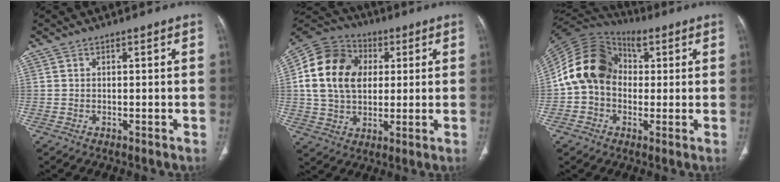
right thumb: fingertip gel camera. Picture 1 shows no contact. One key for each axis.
{"total": 17.7, "fx": 3.2, "fy": 13.0, "fz": 11.7, "tx": -0.202, "ty": 0.015, "tz": 0.051}
{"total": 15.7, "fx": 2.1, "fy": 11.9, "fz": 10.1, "tx": -0.168, "ty": 0.035, "tz": 0.026}